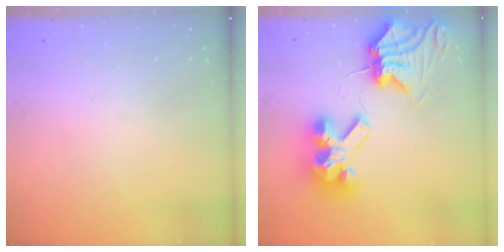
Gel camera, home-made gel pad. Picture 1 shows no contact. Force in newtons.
{"total": 14.5, "press": 14.4, "slide": 1.7}